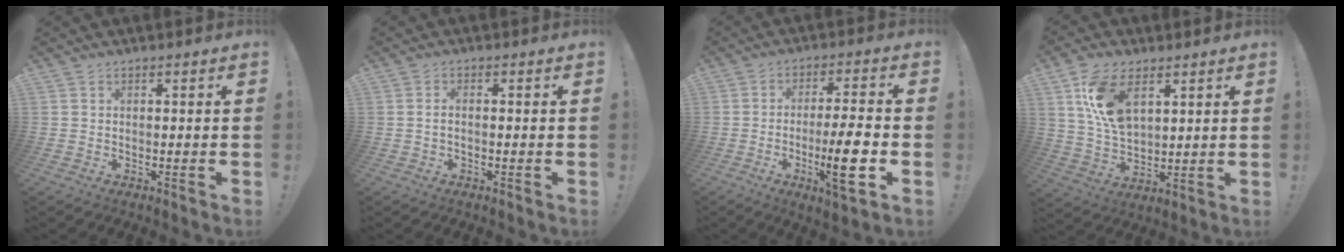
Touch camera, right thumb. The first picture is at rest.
{"total": 1.5, "force": [-0.6, 0.5, 1.2], "torque": [-0.024, 0.005, -0.010]}
{"total": 12.7, "force": [-4.1, 2.0, 11.8], "torque": [-0.182, 0.003, -0.068]}
{"total": 12.8, "force": [5.8, 7.5, 8.6], "torque": [-0.169, -0.008, 0.109]}